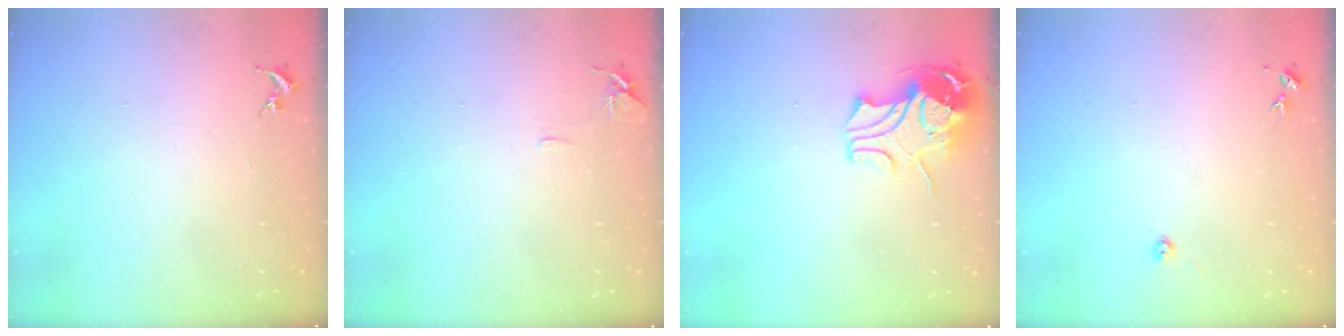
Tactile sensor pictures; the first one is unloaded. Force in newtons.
{"total": 6.5, "press": 6.4, "slide": 0.7}
{"total": 11.6, "press": 11.5, "slide": 1.6}
{"total": 2.2, "press": 2.2, "slide": 0.3}